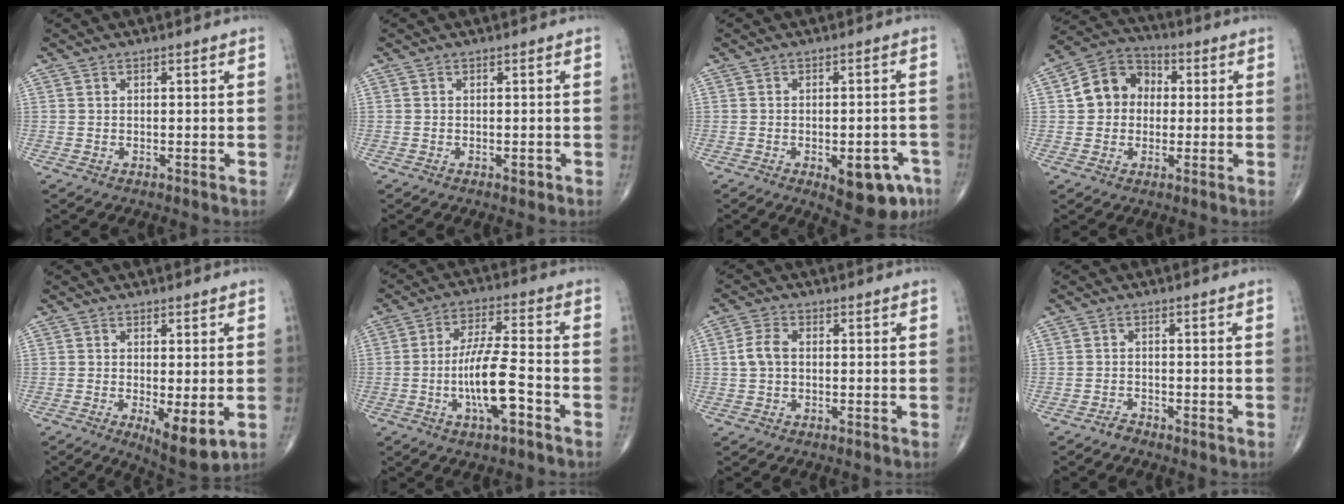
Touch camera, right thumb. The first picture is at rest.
{"total": 0.8, "force": [-0.4, 0.5, 0.5], "torque": [-0.004, 0.000, -0.007]}
{"total": 10.6, "force": [-5.0, 4.8, 8.1], "torque": [-0.075, 0.021, -0.055]}
{"total": 10.0, "force": [0.9, 8.3, 5.4], "torque": [-0.067, 0.026, 0.003]}
{"total": 7.1, "force": [-1.5, 2.3, 6.5], "torque": [-0.097, -0.022, -0.018]}
{"total": 11.3, "force": [-3.7, 2.9, 10.2], "torque": [-0.194, 0.026, -0.066]}
{"total": 4.0, "force": [0.2, 2.6, 3.0], "torque": [-0.064, 0.012, -0.001]}
{"total": 1.3, "force": [-1.2, 0.4, 0.0], "torque": [0.001, 0.002, -0.025]}